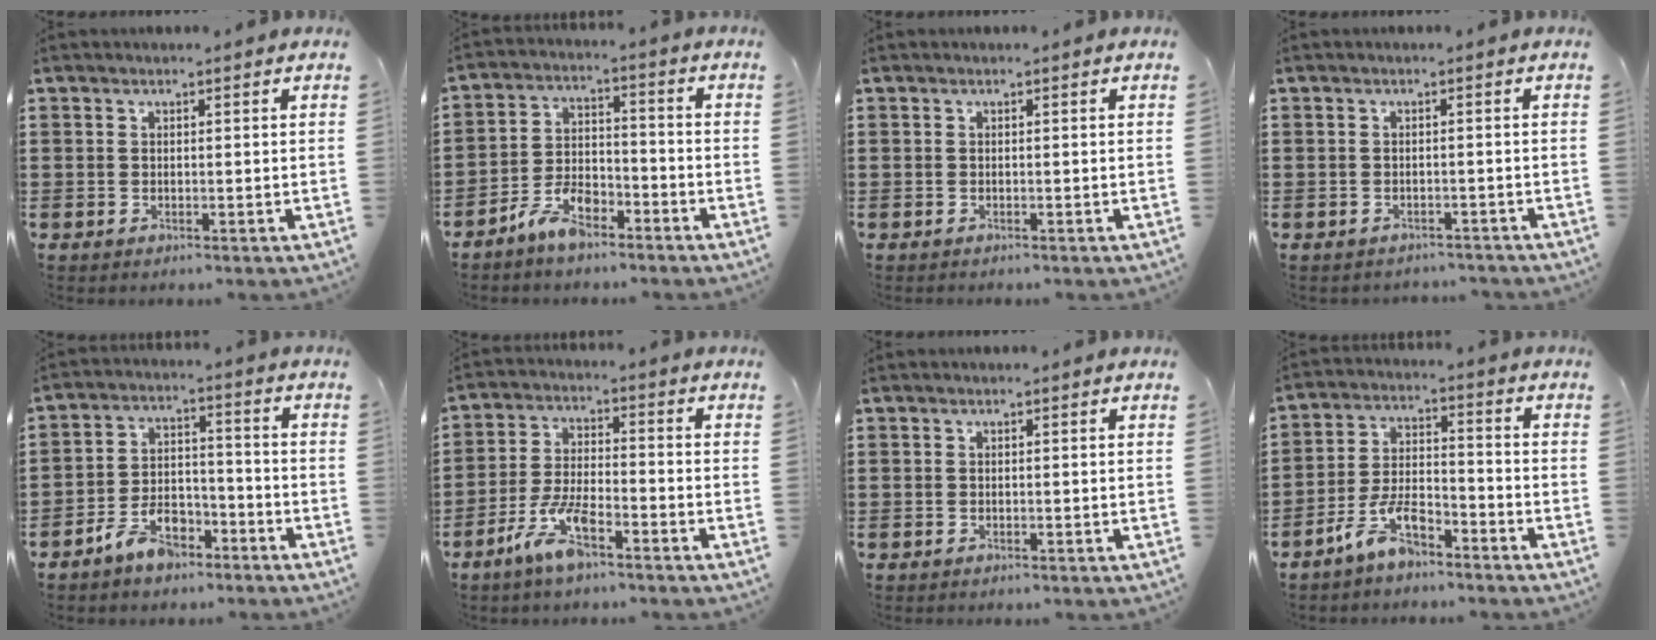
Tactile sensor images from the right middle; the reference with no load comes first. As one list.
[{"total": 6.6, "force": [-5.3, 2.6, 3.0], "torque": [-0.066, 0.013, -0.105]}, {"total": 0.0}, {"total": 1.2, "force": [-1.2, 0.2, 0.1], "torque": [-0.006, 0.000, -0.026]}, {"total": 6.8, "force": [-5.2, 3.1, 3.1], "torque": [-0.061, 0.021, -0.101]}, {"total": 7.6, "force": [-4.8, 2.1, 5.4], "torque": [-0.128, -0.003, -0.095]}, {"total": 0.0}, {"total": 7.4, "force": [-5.6, 2.4, 4.2], "torque": [-0.094, 0.007, -0.109]}]